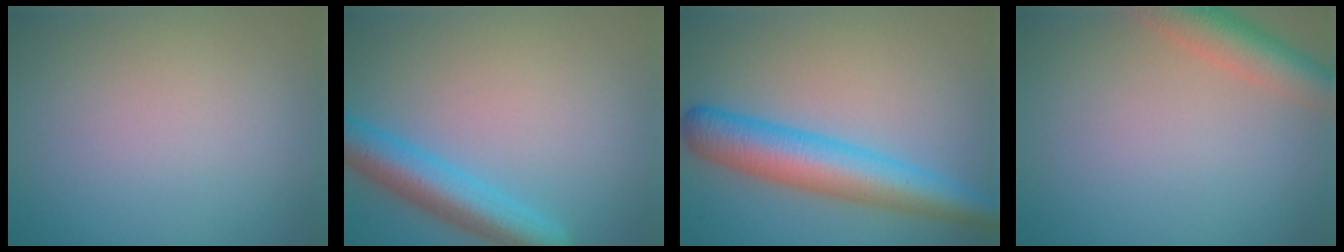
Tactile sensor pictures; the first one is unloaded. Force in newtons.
{"total": 5.3, "press": 5.2, "slide": 0.2}
{"total": 7.2, "press": 7.2, "slide": 0.2}
{"total": 4.6, "press": 4.6, "slide": 0.5}